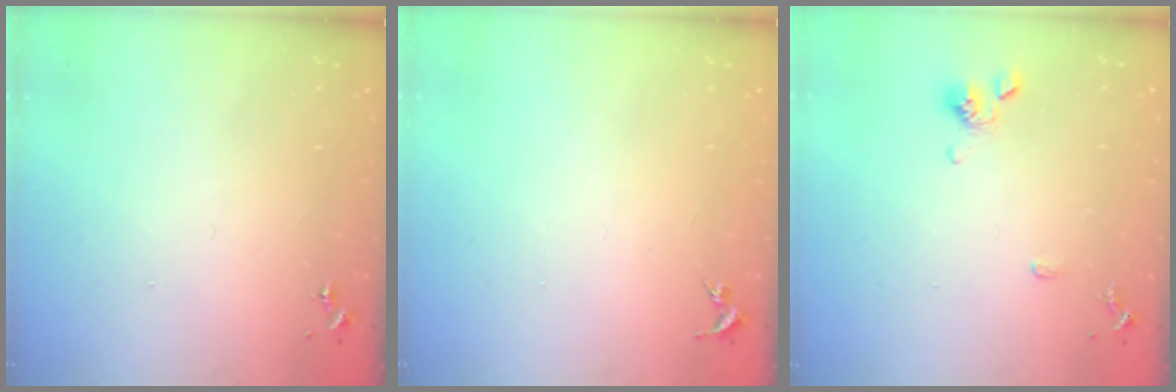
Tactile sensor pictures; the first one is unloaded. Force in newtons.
{"total": 0.0}
{"total": 9.1, "press": 8.9, "slide": 1.9}